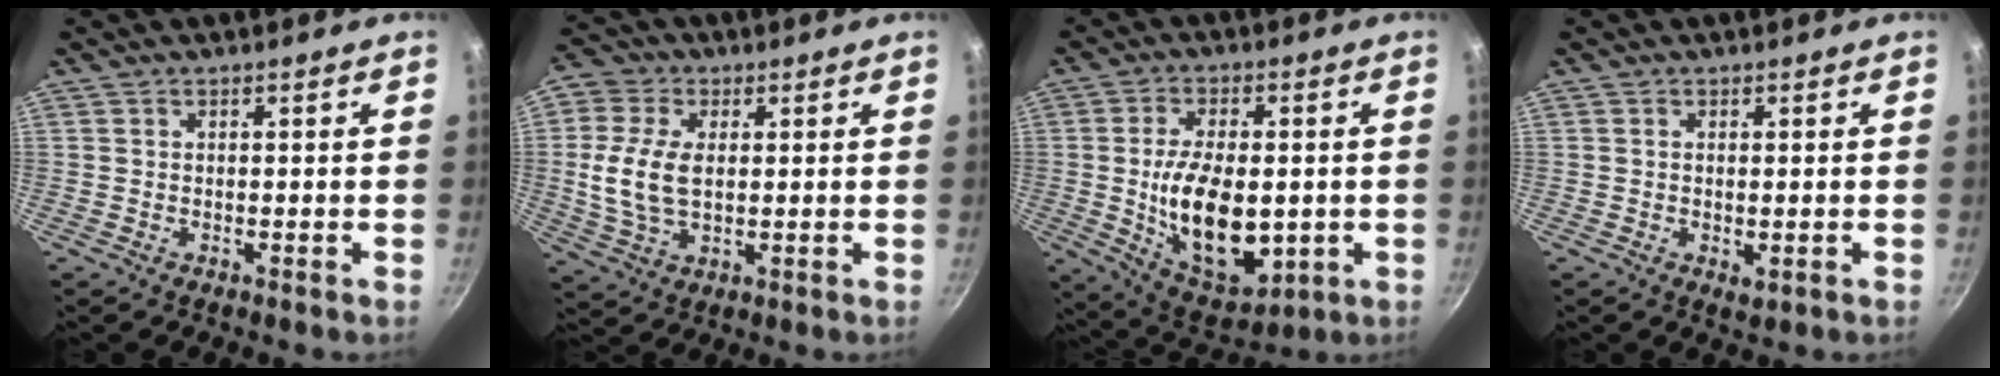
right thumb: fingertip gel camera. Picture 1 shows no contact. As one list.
[{"total": 11.2, "force": [1.0, 7.4, 8.4], "torque": [-0.152, -0.001, 0.013]}, {"total": 16.7, "force": [-1.3, 9.2, 13.8], "torque": [-0.216, -0.012, -0.004]}, {"total": 1.4, "force": [0.0, 0.6, 1.2], "torque": [-0.023, -0.008, 0.002]}]